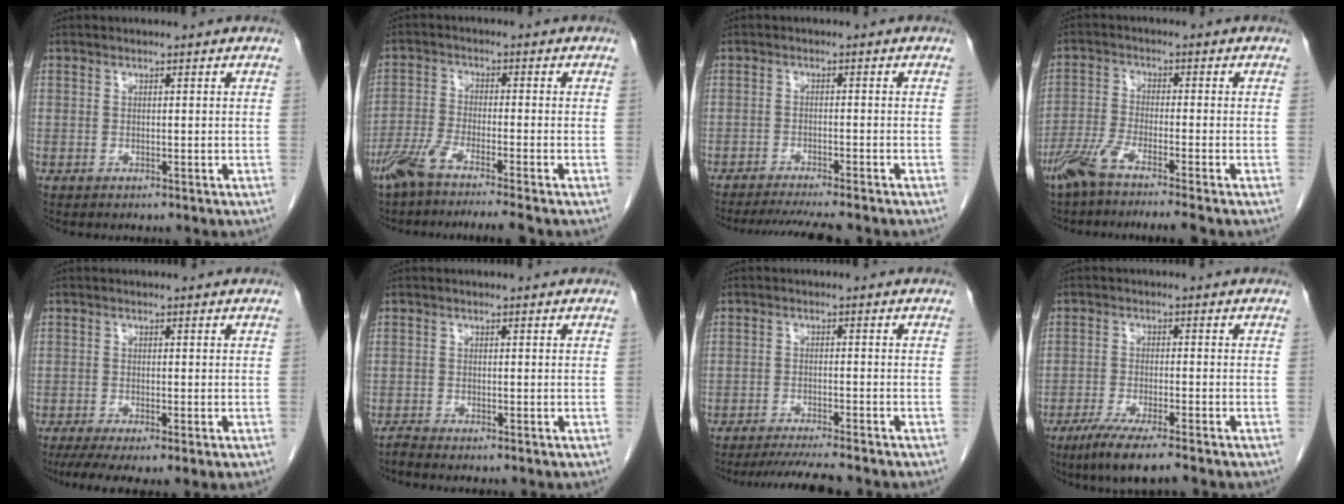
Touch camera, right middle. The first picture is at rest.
{"total": 8.2, "force": [-6.5, -0.5, 5.1], "torque": [-0.089, -0.018, -0.113]}
{"total": 8.5, "force": [-7.6, -0.1, 3.9], "torque": [-0.048, -0.018, -0.115]}
{"total": 7.5, "force": [-5.8, -0.5, 4.8], "torque": [-0.089, -0.018, -0.107]}
{"total": 6.9, "force": [-4.4, 1.3, 5.2], "torque": [-0.079, -0.019, -0.074]}
{"total": 0.7, "force": [-0.7, -0.3, 0.0], "torque": [-0.004, -0.004, -0.016]}
{"total": 6.9, "force": [-6.3, -0.5, 2.9], "torque": [-0.037, -0.019, -0.100]}
{"total": 7.1, "force": [-5.1, 0.0, 4.9], "torque": [-0.082, -0.018, -0.086]}